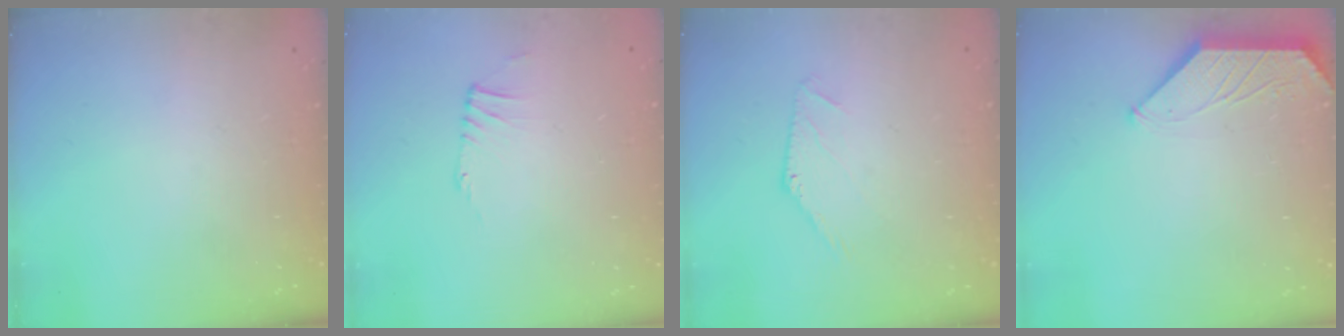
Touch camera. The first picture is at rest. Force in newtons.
{"total": 0.0}
{"total": 0.0}
{"total": 1.1, "press": 1.1, "slide": 0.3}